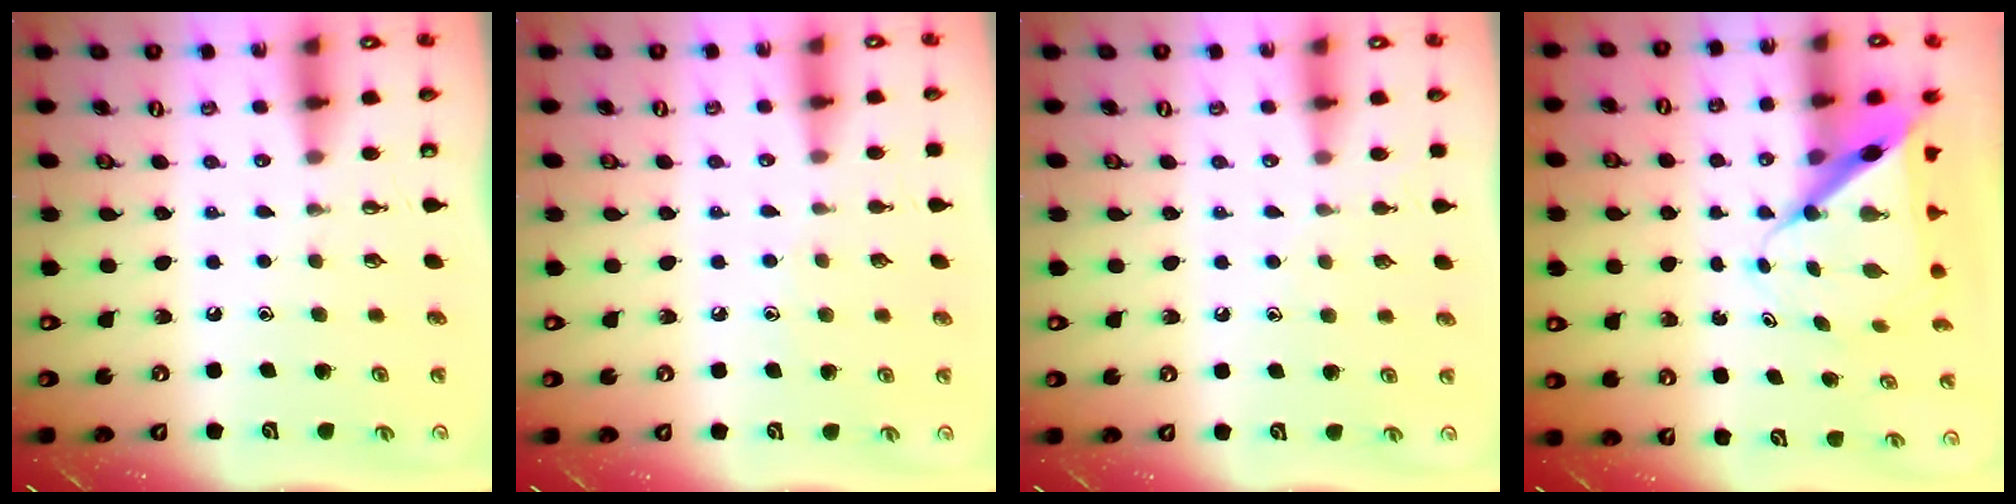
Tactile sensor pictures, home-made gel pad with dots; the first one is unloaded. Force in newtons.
{"total": 3.3, "press": 3.3, "slide": 0.4}
{"total": 3.3, "press": 3.2, "slide": 0.3}
{"total": 9.1, "press": 9.1, "slide": 0.5}